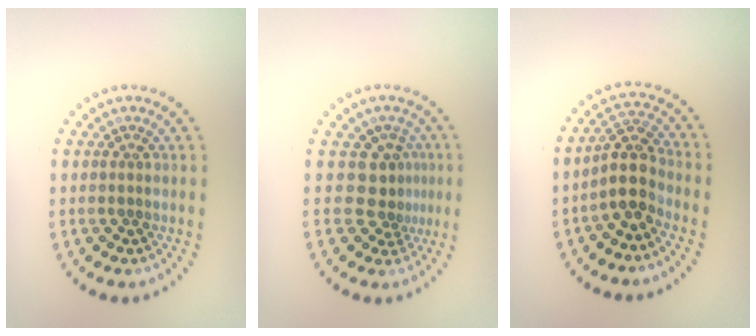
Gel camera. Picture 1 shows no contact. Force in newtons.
{"total": 2.9, "press": 2.0, "slide": 2.0}
{"total": 3.5, "press": 2.9, "slide": 2.1}